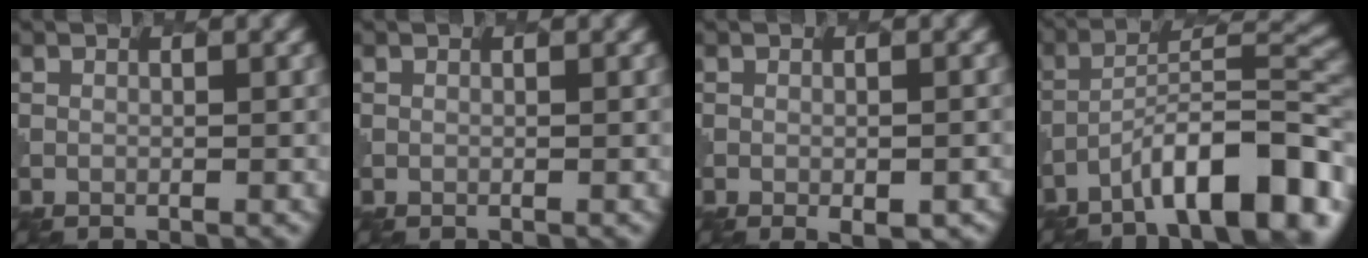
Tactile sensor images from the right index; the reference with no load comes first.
{"total": 0.0}
{"total": 2.3, "force": [-1.2, 0.9, 1.8], "torque": [-0.022, 0.002, -0.002]}
{"total": 11.1, "force": [-6.8, 2.9, 8.3], "torque": [-0.122, 0.018, -0.106]}